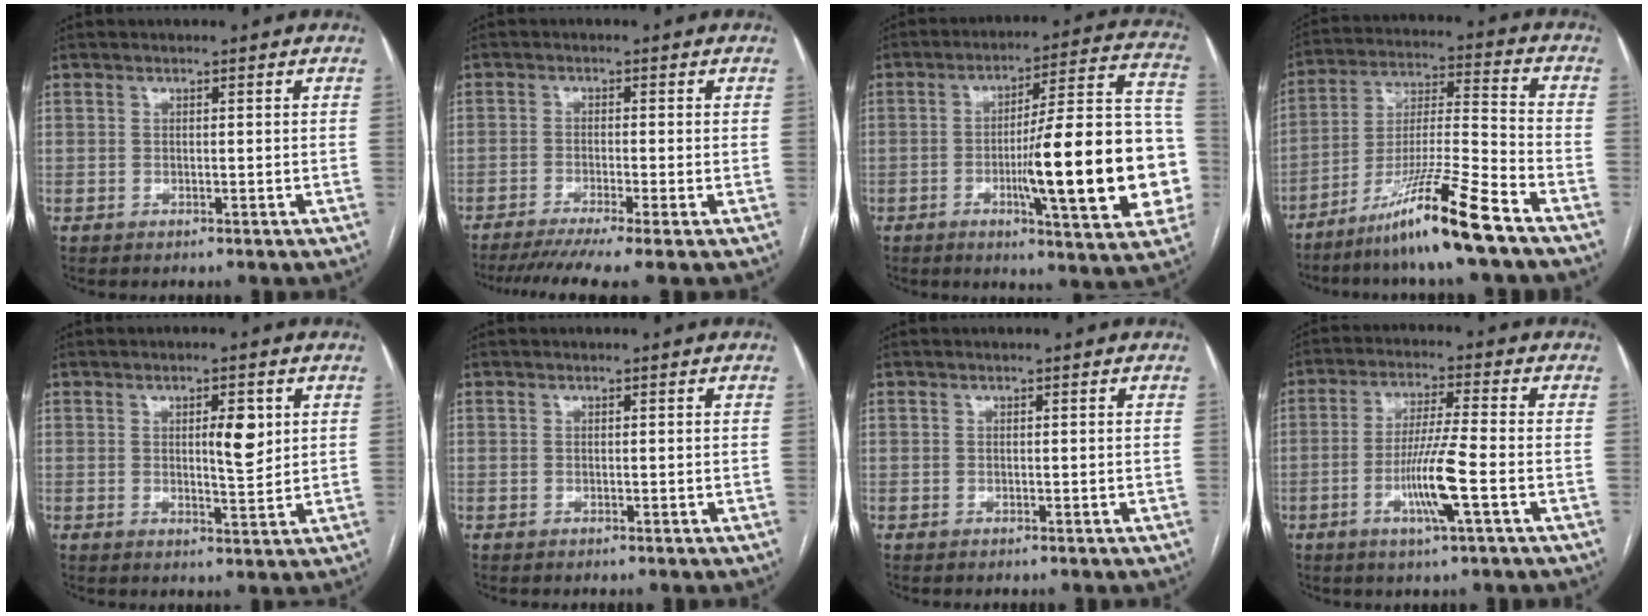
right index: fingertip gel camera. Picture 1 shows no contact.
{"total": 8.3, "force": [-6.3, -0.9, 5.2], "torque": [-0.076, -0.016, -0.099]}
{"total": 21.9, "force": [-4.3, 3.0, 21.3], "torque": [-0.242, 0.023, -0.055]}
{"total": 14.7, "force": [-10.2, -1.3, 10.6], "torque": [-0.198, -0.022, -0.183]}
{"total": 4.6, "force": [1.3, 1.1, 4.3], "torque": [-0.065, -0.006, 0.020]}
{"total": 0.0}
{"total": 0.0}
{"total": 8.9, "force": [-2.9, -0.5, 8.4], "torque": [-0.162, -0.009, -0.056]}